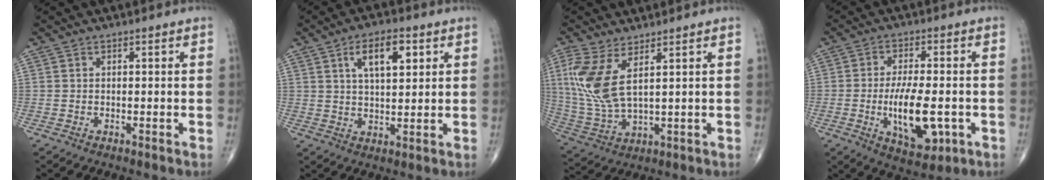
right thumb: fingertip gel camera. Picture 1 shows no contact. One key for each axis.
{"total": 8.7, "fx": 3.5, "fy": 3.9, "fz": 6.9, "tx": -0.095, "ty": -0.010, "tz": 0.058}
{"total": 11.2, "fx": 4.1, "fy": 4.2, "fz": 9.5, "tx": -0.229, "ty": -0.020, "tz": 0.096}
{"total": 12.3, "fx": -2.8, "fy": 5.3, "fz": 10.8, "tx": -0.174, "ty": -0.002, "tz": -0.037}